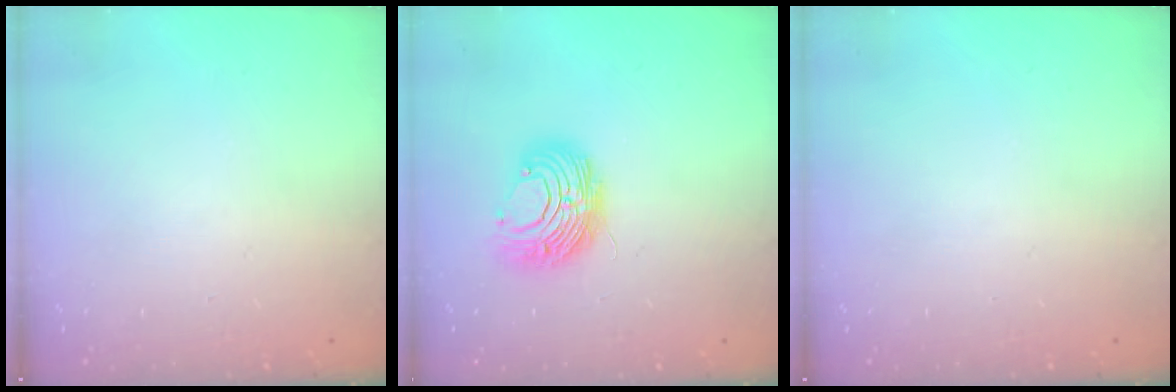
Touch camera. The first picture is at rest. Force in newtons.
{"total": 8.9, "press": 8.9, "slide": 0.1}
{"total": 0.0}